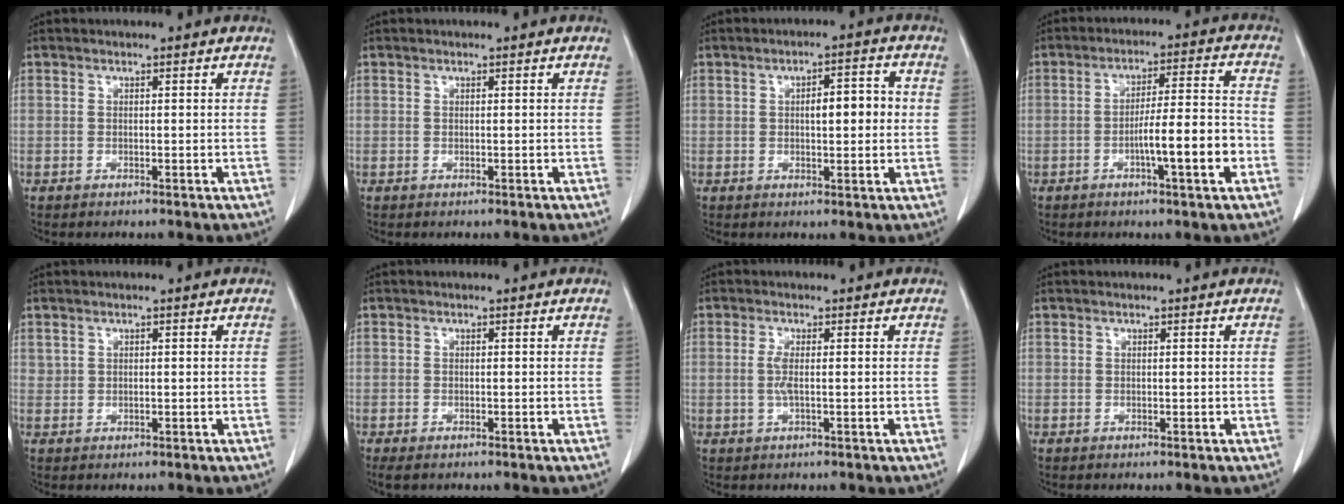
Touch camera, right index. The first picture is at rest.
{"total": 0.0}
{"total": 5.4, "force": [0.4, 1.6, 5.2], "torque": [-0.078, 0.013, 0.005]}
{"total": 9.2, "force": [-3.2, 0.5, 8.6], "torque": [-0.134, 0.010, -0.051]}
{"total": 0.5, "force": [0.3, 0.4, 0.2], "torque": [-0.002, 0.001, 0.006]}
{"total": 1.7, "force": [-1.3, 0.6, 1.0], "torque": [-0.018, -0.005, -0.018]}
{"total": 2.2, "force": [-0.1, 0.3, 2.1], "torque": [-0.051, -0.002, -0.003]}
{"total": 0.0}